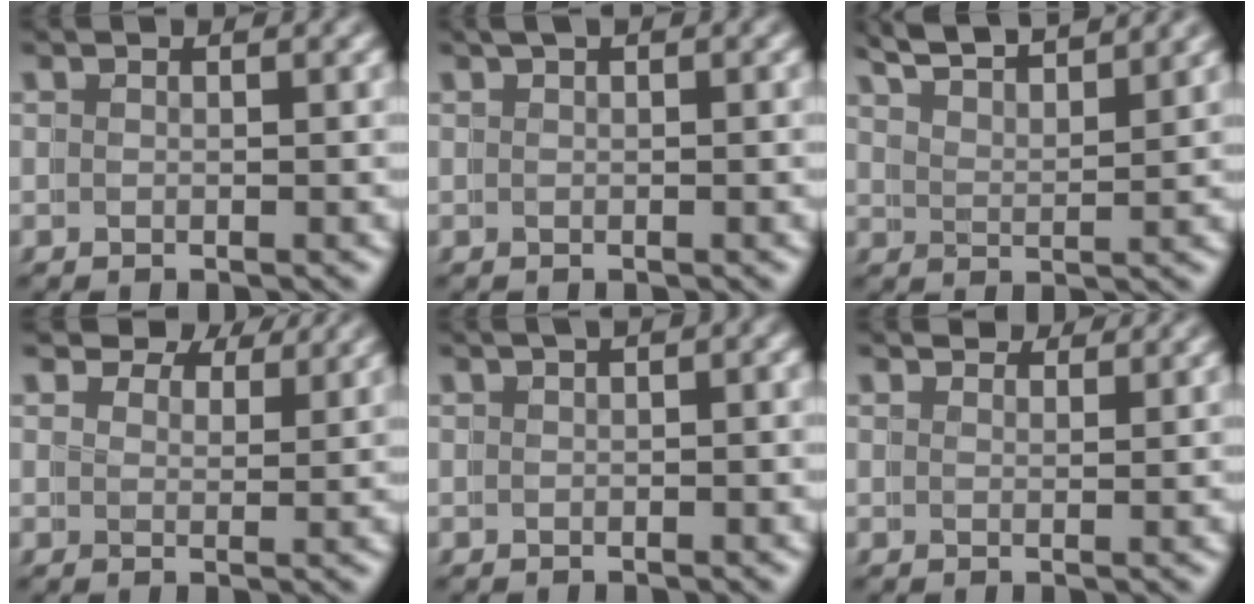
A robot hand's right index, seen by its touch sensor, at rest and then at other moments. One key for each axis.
{"total": 1.0, "fx": 0.7, "fy": 0.1, "fz": 0.7, "tx": -0.009, "ty": 0.010, "tz": 0.008}
{"total": 5.5, "fx": 5.3, "fy": -0.1, "fz": 1.6, "tx": -0.036, "ty": 0.007, "tz": 0.087}
{"total": 3.7, "fx": 3.6, "fy": 0.2, "fz": 0.4, "tx": -0.001, "ty": 0.001, "tz": 0.056}
{"total": 0.9, "fx": 0.0, "fy": 0.6, "fz": 0.7, "tx": 0.000, "ty": 0.013, "tz": -0.008}
{"total": 2.6, "fx": 2.6, "fy": -0.3, "fz": 0.2, "tx": 0.007, "ty": 0.003, "tz": 0.040}